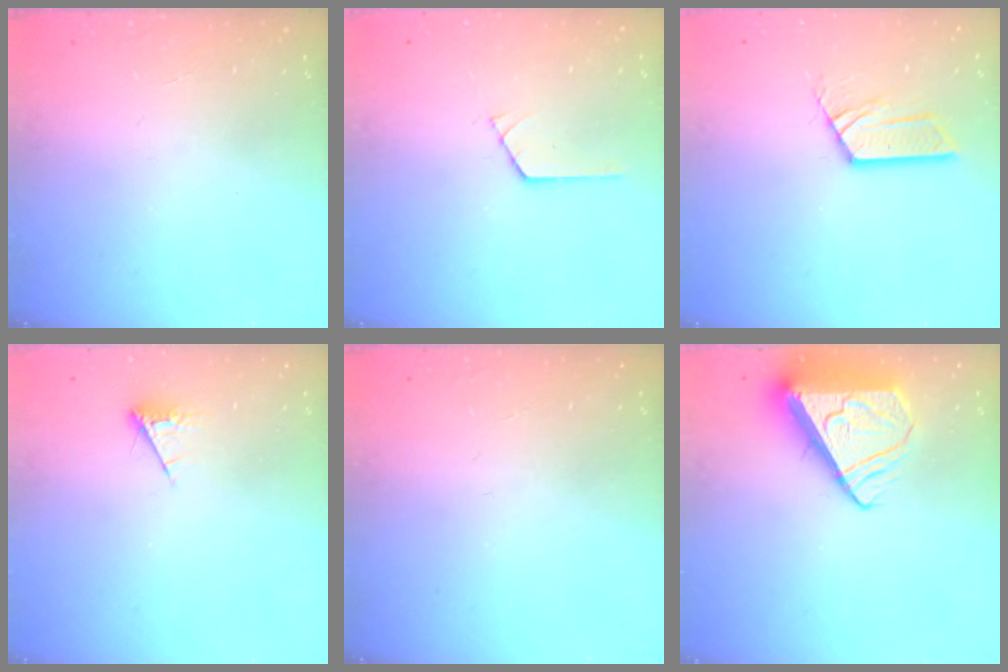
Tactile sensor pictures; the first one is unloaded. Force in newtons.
{"total": 0.9, "press": 0.9, "slide": 0.1}
{"total": 8.0, "press": 8.0, "slide": 0.5}
{"total": 4.7, "press": 4.7, "slide": 0.5}
{"total": 0.0}
{"total": 7.8, "press": 7.8, "slide": 0.9}